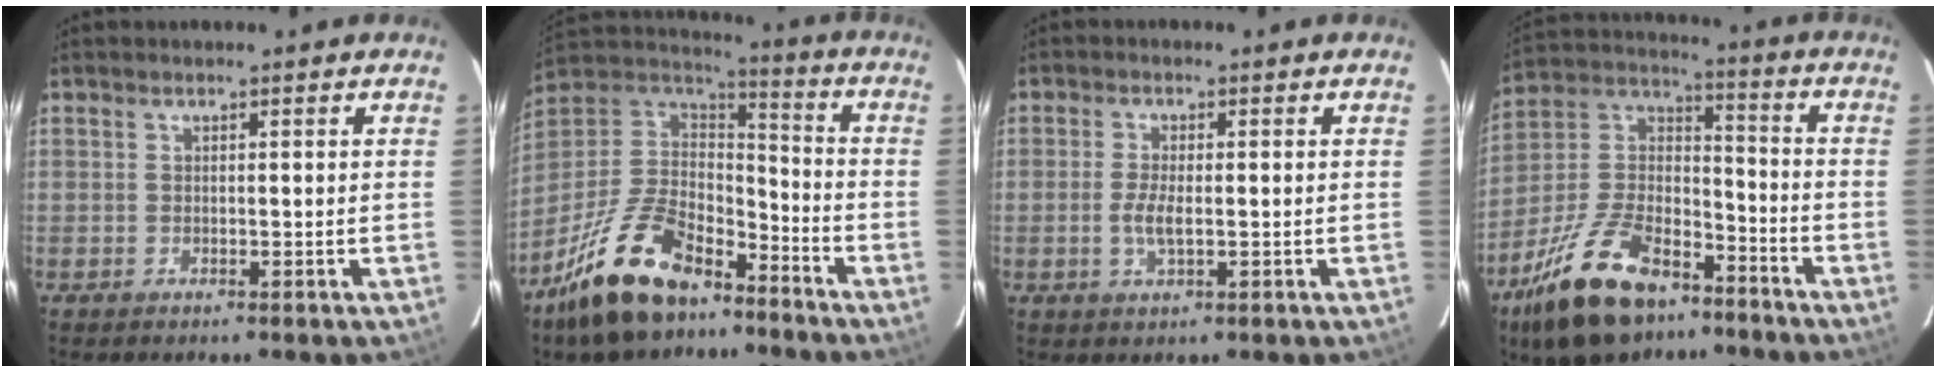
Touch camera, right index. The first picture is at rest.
{"total": 21.8, "force": [-14.7, 10.3, 12.4], "torque": [-0.269, -0.001, -0.256]}
{"total": 3.4, "force": [-0.6, 1.0, 3.2], "torque": [-0.066, -0.004, -0.012]}
{"total": 21.7, "force": [-13.7, 10.9, 13.0], "torque": [-0.267, 0.008, -0.235]}